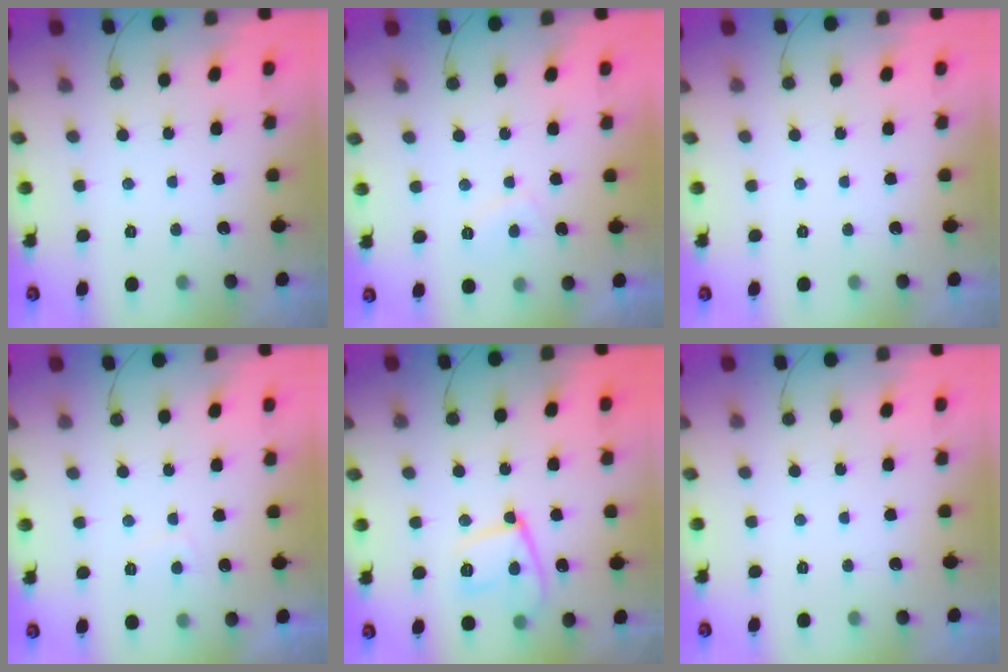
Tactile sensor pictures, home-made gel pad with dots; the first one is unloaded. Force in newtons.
{"total": 2.4, "press": 2.3, "slide": 0.6}
{"total": 0.0}
{"total": 1.6, "press": 1.5, "slide": 0.5}
{"total": 14.1, "press": 14.1, "slide": 1.3}
{"total": 0.0}